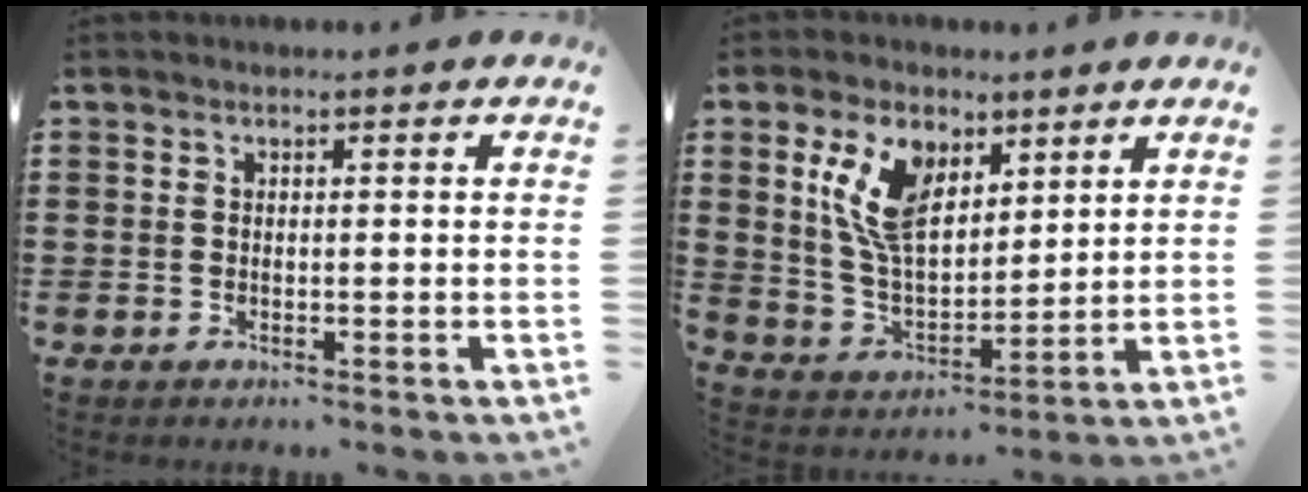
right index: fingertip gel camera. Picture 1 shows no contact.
{"total": 10.0, "force": [4.7, 5.4, 7.1], "torque": [-0.162, 0.008, 0.087]}